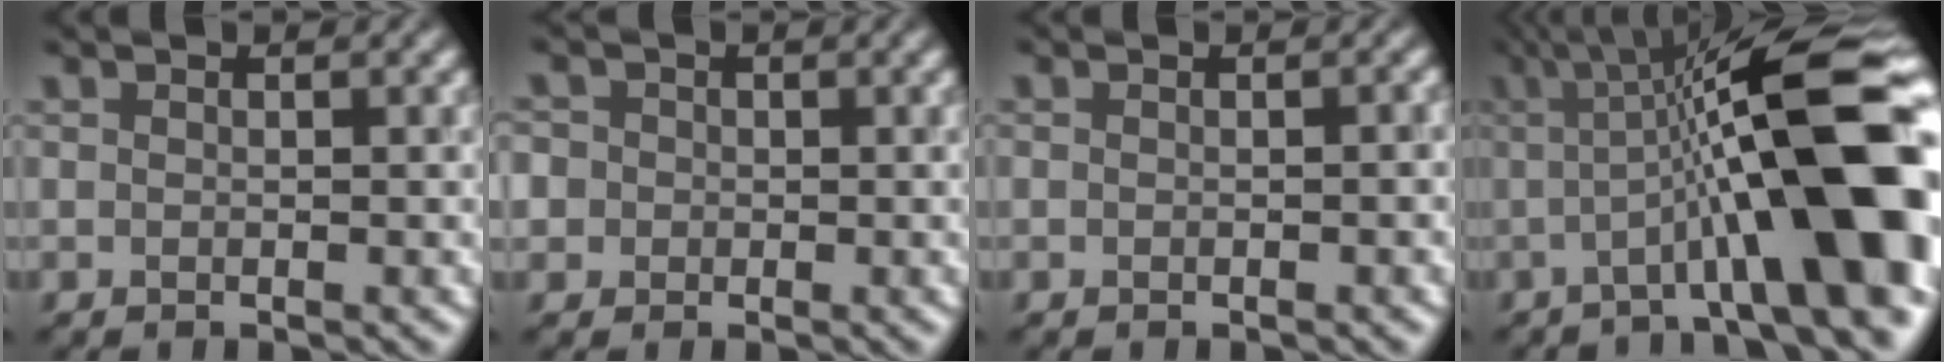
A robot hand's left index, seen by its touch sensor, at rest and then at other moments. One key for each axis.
{"total": 4.5, "fx": 1.1, "fy": 4.0, "fz": 1.7, "tx": -0.027, "ty": 0.032, "tz": -0.010}
{"total": 0.6, "fx": -0.2, "fy": 0.3, "fz": 0.5, "tx": -0.006, "ty": -0.003, "tz": -0.003}
{"total": 14.6, "fx": -0.7, "fy": 3.1, "fz": 14.3, "tx": -0.187, "ty": 0.028, "tz": -0.017}